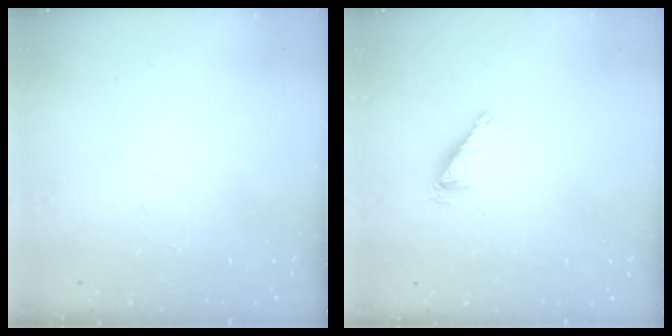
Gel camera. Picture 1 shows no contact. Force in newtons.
{"total": 2.9, "press": 2.9, "slide": 0.2}